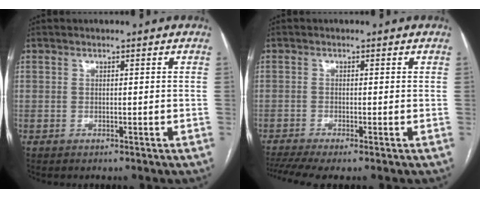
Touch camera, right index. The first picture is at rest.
{"total": 5.0, "force": [-3.5, 0.4, 3.5], "torque": [-0.067, -0.006, -0.064]}